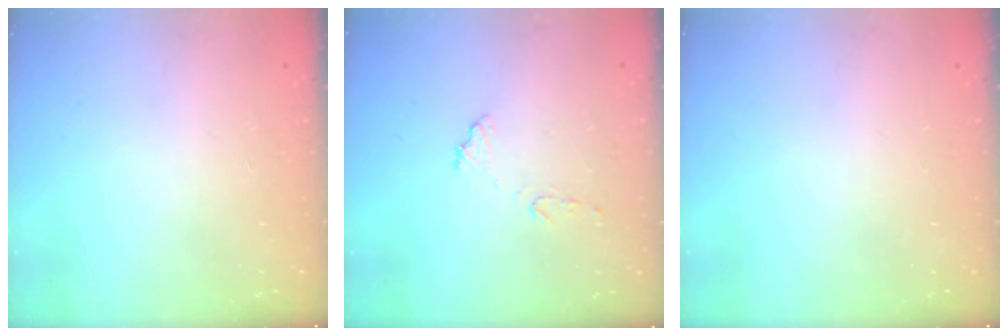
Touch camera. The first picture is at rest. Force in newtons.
{"total": 9.2, "press": 9.2, "slide": 0.5}
{"total": 0.0}